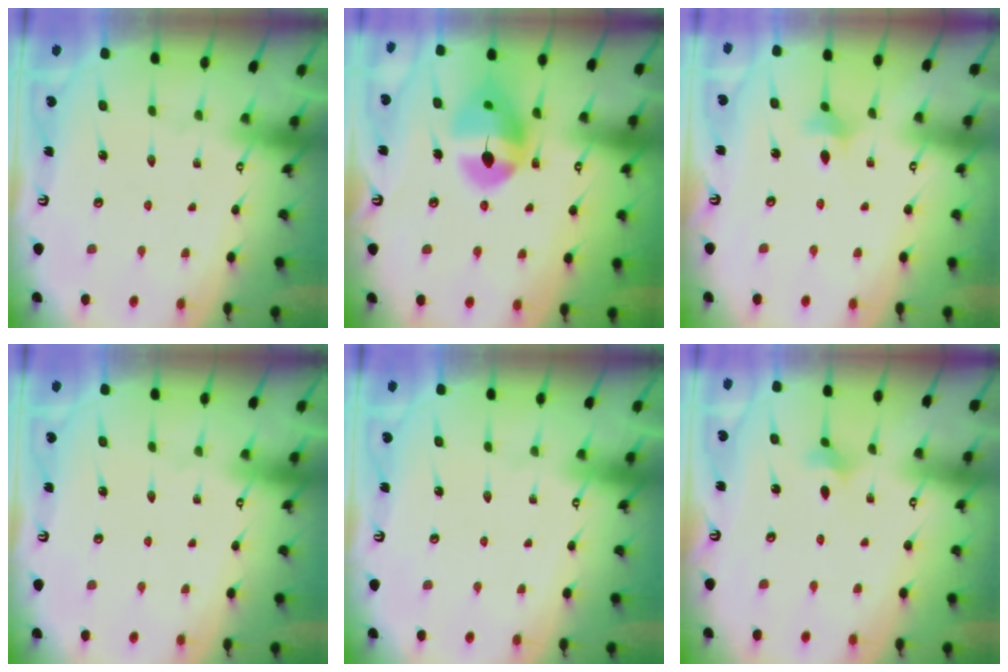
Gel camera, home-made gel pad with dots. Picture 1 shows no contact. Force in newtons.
{"total": 12.8, "press": 12.7, "slide": 1.3}
{"total": 4.5, "press": 4.4, "slide": 0.8}
{"total": 0.0}
{"total": 0.0}
{"total": 2.6, "press": 2.6, "slide": 0.5}